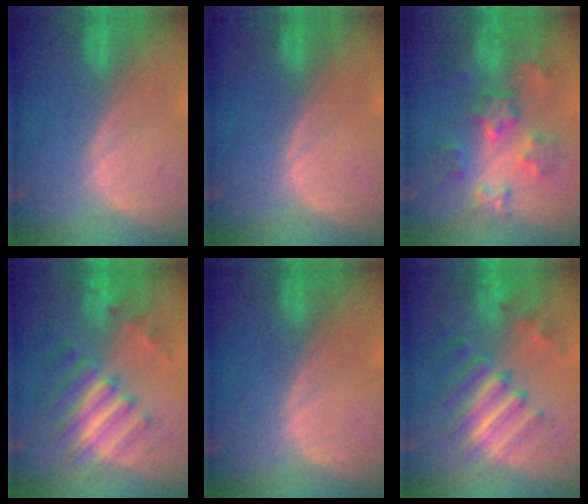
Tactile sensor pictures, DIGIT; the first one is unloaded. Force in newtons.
{"total": 0.0}
{"total": 7.2, "press": 7.2, "slide": 0.5}
{"total": 8.2, "press": 8.1, "slide": 1.5}
{"total": 0.0}
{"total": 9.5, "press": 8.4, "slide": 4.5}